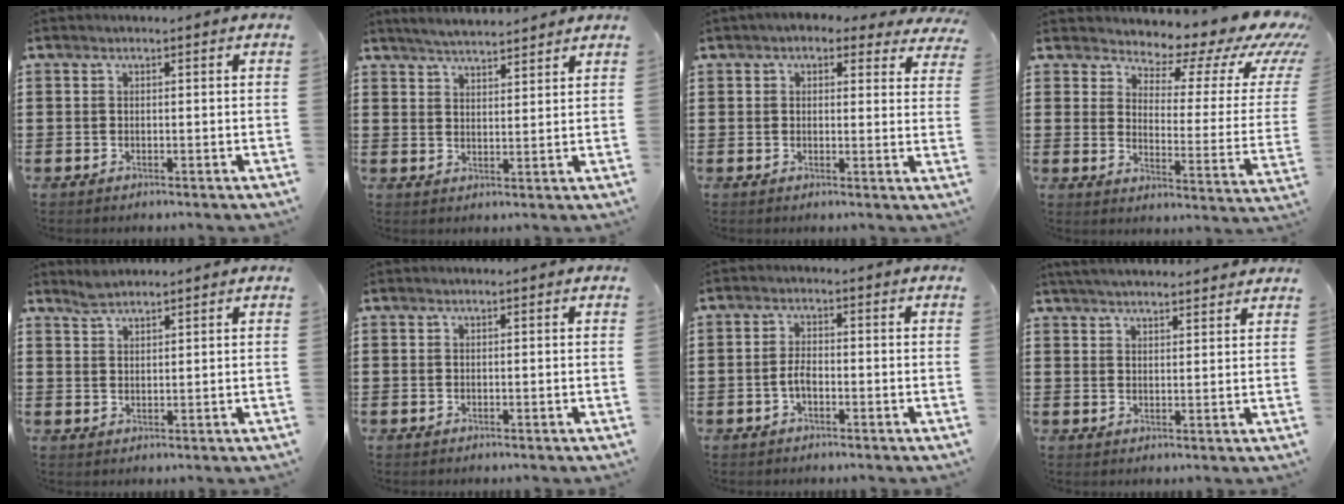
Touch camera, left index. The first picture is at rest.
{"total": 3.6, "force": [3.6, 0.0, 0.6], "torque": [-0.023, -0.009, 0.065]}
{"total": 3.0, "force": [2.3, 1.4, 1.3], "torque": [-0.027, -0.001, 0.038]}
{"total": 6.3, "force": [5.0, 2.3, 3.0], "torque": [-0.054, -0.046, 0.078]}
{"total": 2.2, "force": [2.1, 0.4, 0.4], "torque": [-0.015, 0.003, 0.042]}
{"total": 0.0}
{"total": 2.5, "force": [-1.0, 1.1, 2.1], "torque": [-0.055, -0.002, -0.024]}
{"total": 3.3, "force": [3.3, -0.1, 0.6], "torque": [-0.022, -0.007, 0.061]}